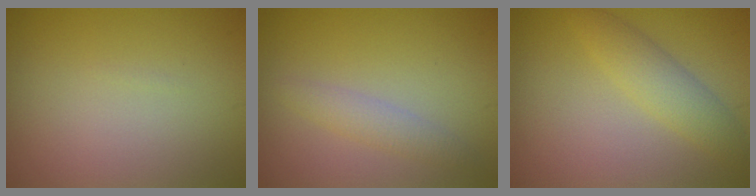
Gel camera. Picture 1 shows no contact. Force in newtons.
{"total": 1.9, "press": 1.9, "slide": 0.1}
{"total": 2.9, "press": 2.9, "slide": 0.1}